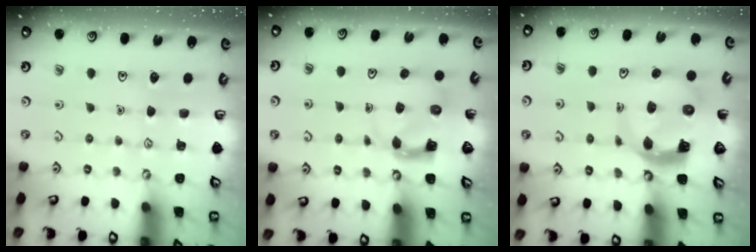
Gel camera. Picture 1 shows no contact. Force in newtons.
{"total": 3.9, "press": 3.9, "slide": 0.6}
{"total": 7.1, "press": 7.1, "slide": 1.0}